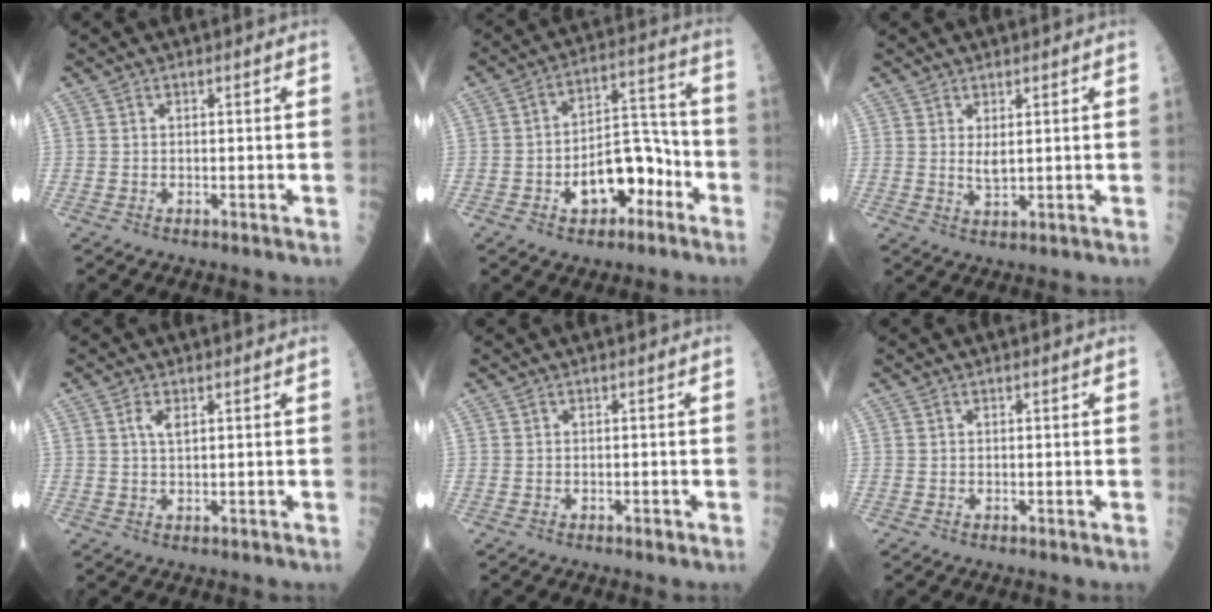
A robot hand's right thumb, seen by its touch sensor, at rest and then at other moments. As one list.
[{"total": 13.6, "force": [-5.2, 7.9, 9.8], "torque": [-0.113, 0.059, -0.076]}, {"total": 2.3, "force": [0.8, 0.8, 2.0], "torque": [-0.038, -0.011, 0.018]}, {"total": 2.3, "force": [0.8, 0.9, 1.9], "torque": [-0.037, -0.003, 0.016]}, {"total": 0.6, "force": [-0.3, 0.2, 0.4], "torque": [-0.004, 0.000, -0.006]}, {"total": 0.0}]